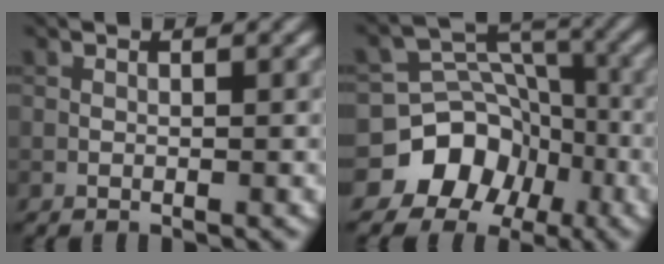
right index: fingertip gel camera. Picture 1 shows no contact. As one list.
[{"total": 8.3, "force": [-4.5, 6.8, 1.7], "torque": [-0.009, 0.011, -0.098]}]